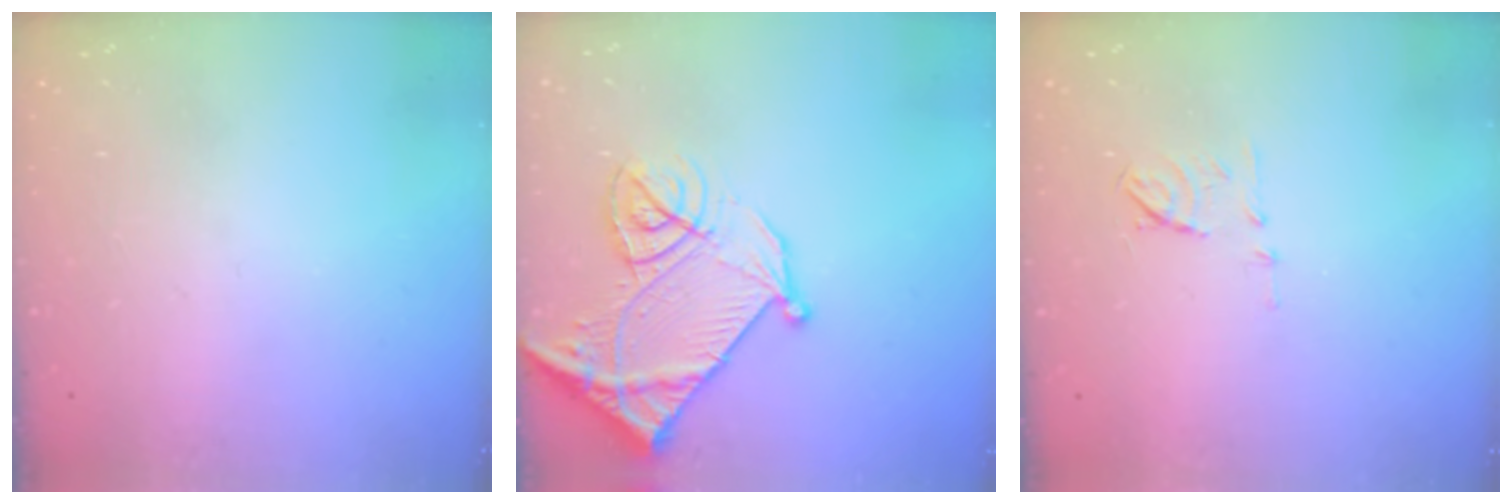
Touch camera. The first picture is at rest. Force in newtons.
{"total": 17.4, "press": 17.3, "slide": 1.8}
{"total": 6.7, "press": 6.6, "slide": 0.9}